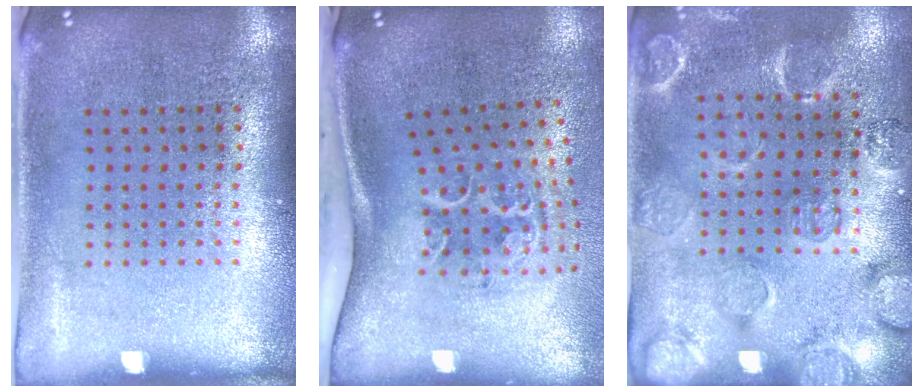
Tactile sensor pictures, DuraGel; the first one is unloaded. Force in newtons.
{"total": 2.2, "press": 1.3, "slide": 1.8}
{"total": 2.5, "press": 2.2, "slide": 1.3}